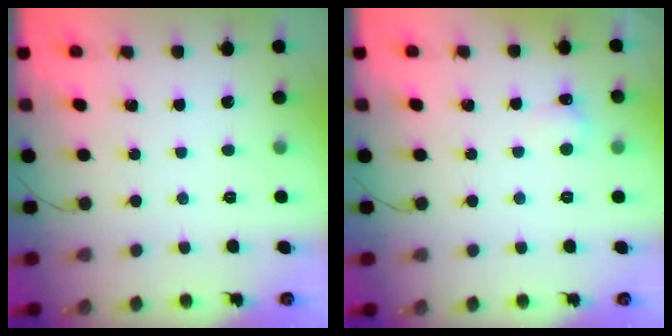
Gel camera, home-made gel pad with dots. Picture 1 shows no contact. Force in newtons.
{"total": 4.4, "press": 4.2, "slide": 1.2}